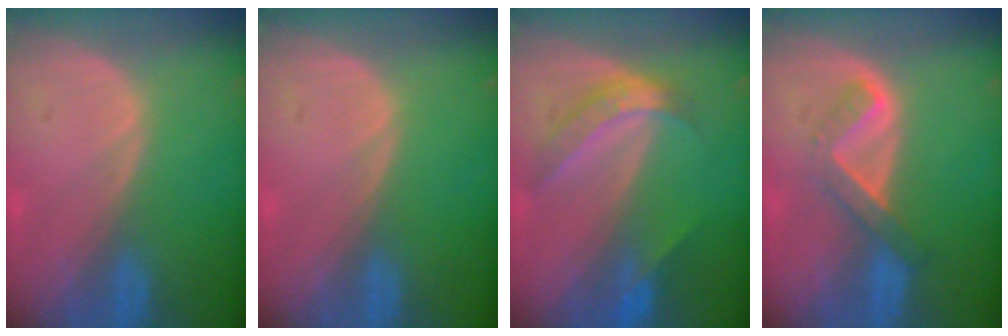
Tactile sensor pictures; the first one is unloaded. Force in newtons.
{"total": 0.0}
{"total": 6.0, "press": 5.0, "slide": 3.4}
{"total": 5.2, "press": 4.6, "slide": 2.6}